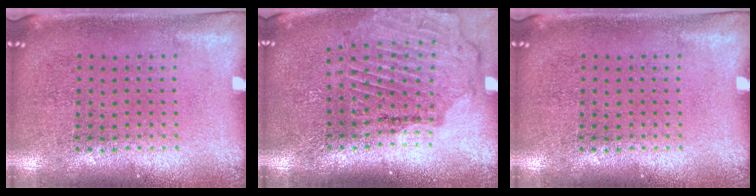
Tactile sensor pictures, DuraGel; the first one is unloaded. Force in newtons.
{"total": 1.6, "press": 1.6, "slide": 0.2}
{"total": 0.0}